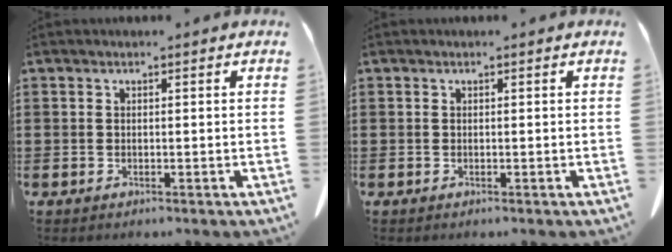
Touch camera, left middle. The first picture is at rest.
{"total": 0.0}